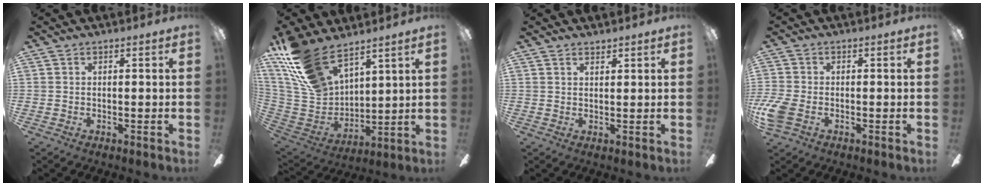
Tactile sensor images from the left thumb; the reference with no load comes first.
{"total": 17.1, "force": [12.7, 7.7, 8.4], "torque": [-0.212, -0.064, 0.242]}
{"total": 1.5, "force": [1.5, 0.4, 0.1], "torque": [-0.004, -0.006, 0.029]}
{"total": 5.6, "force": [-1.8, 3.8, 3.8], "torque": [-0.090, 0.003, -0.034]}